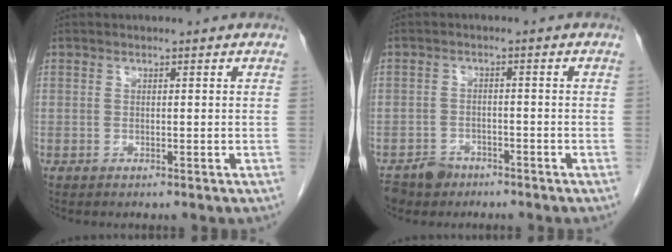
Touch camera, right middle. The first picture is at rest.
{"total": 3.8, "force": [-2.9, 2.3, 0.6], "torque": [-0.011, 0.002, -0.047]}